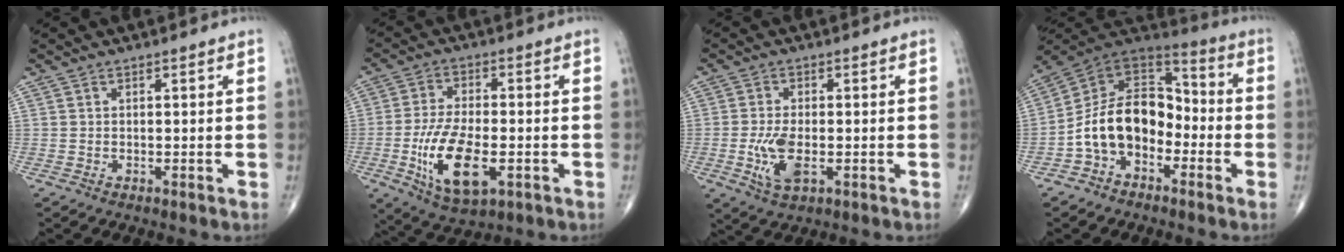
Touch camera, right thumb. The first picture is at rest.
{"total": 13.7, "force": [-3.7, 6.3, 11.6], "torque": [-0.220, -0.001, -0.059]}
{"total": 6.9, "force": [-1.6, 3.3, 5.9], "torque": [-0.124, -0.003, -0.025]}
{"total": 14.7, "force": [-4.3, 10.0, 9.8], "torque": [-0.145, 0.069, -0.090]}